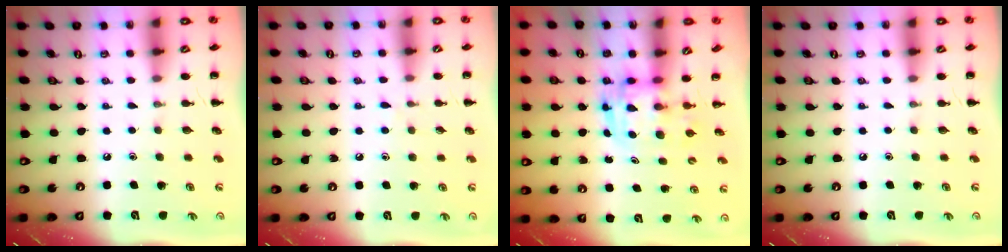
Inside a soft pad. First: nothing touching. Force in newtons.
{"total": 5.3, "press": 4.9, "slide": 2.0}
{"total": 3.2, "press": 3.2, "slide": 0.7}
{"total": 0.0}